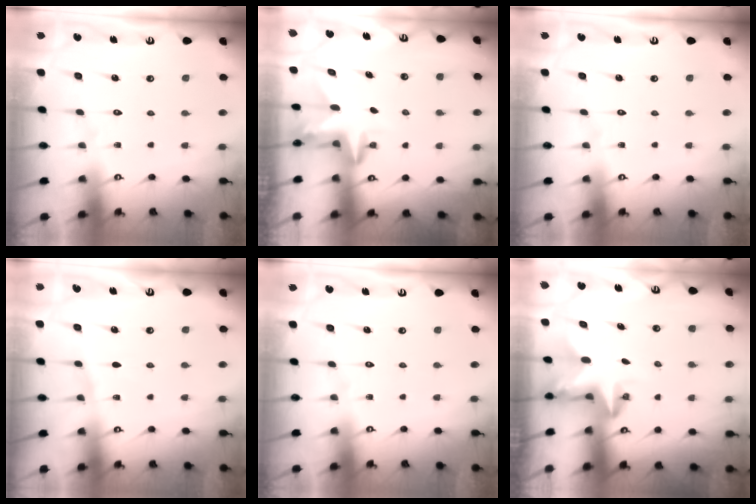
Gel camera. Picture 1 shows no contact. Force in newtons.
{"total": 3.0, "press": 3.0, "slide": 0.2}
{"total": 0.0}
{"total": 2.2, "press": 2.2, "slide": 0.4}
{"total": 0.0}
{"total": 2.8, "press": 2.8, "slide": 0.2}